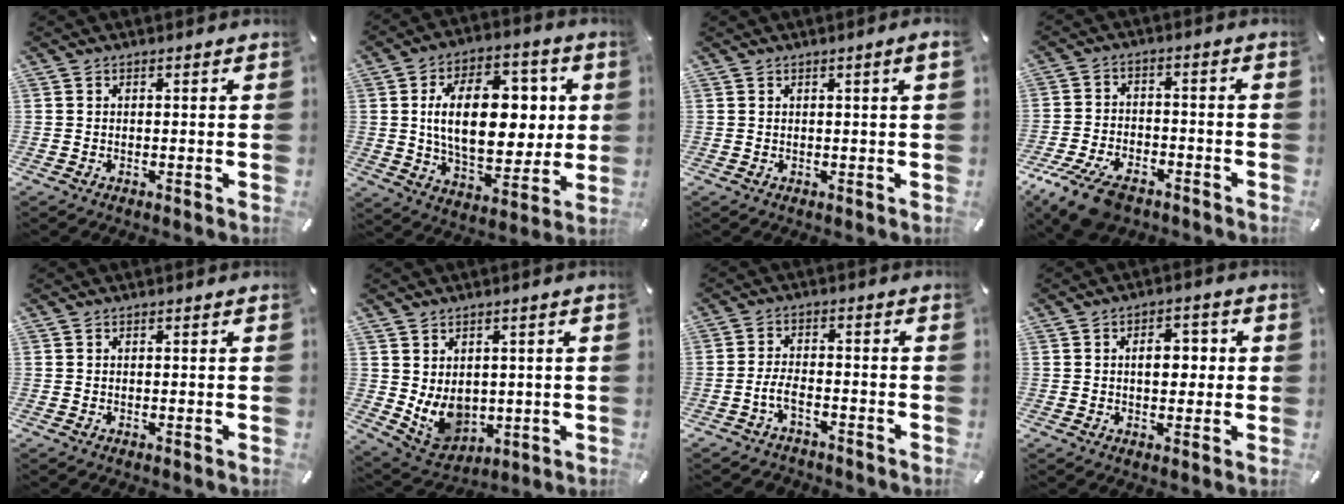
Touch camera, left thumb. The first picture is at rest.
{"total": 20.3, "force": [2.8, 12.3, 15.9], "torque": [-0.266, 0.006, 0.046]}
{"total": 2.0, "force": [0.4, 0.1, 1.9], "torque": [-0.035, 0.001, 0.007]}
{"total": 10.4, "force": [-7.1, 5.3, 5.6], "torque": [-0.111, 0.035, -0.129]}
{"total": 0.0}
{"total": 8.2, "force": [0.9, 7.3, 3.6], "torque": [-0.077, -0.020, 0.024]}
{"total": 4.8, "force": [-2.7, 2.6, 3.0], "torque": [-0.071, 0.011, -0.054]}
{"total": 6.0, "force": [0.4, 4.0, 4.5], "torque": [-0.060, 0.000, -0.003]}